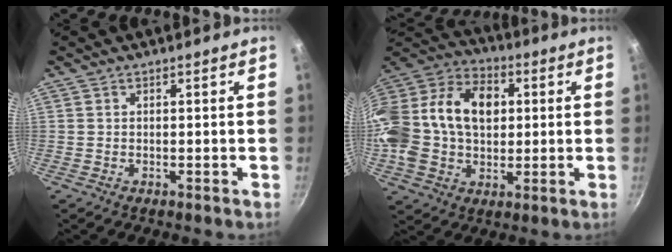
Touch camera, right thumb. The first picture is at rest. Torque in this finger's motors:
{"motor_torque": [2.53, 2.48, 1.74, -1.02, 0.26]}